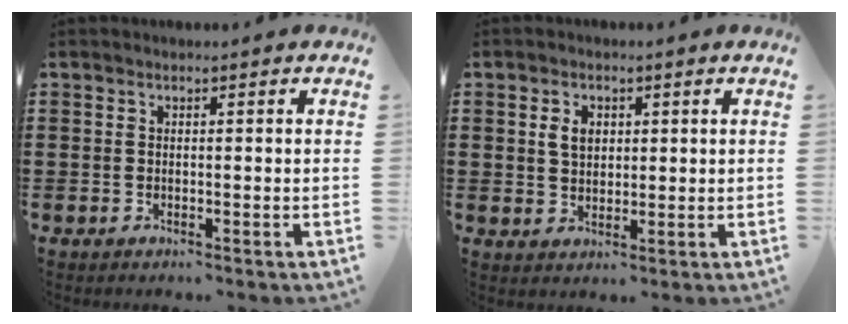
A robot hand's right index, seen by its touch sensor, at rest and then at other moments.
{"total": 3.1, "force": [0.9, 2.2, 2.0], "torque": [-0.047, 0.011, 0.015]}